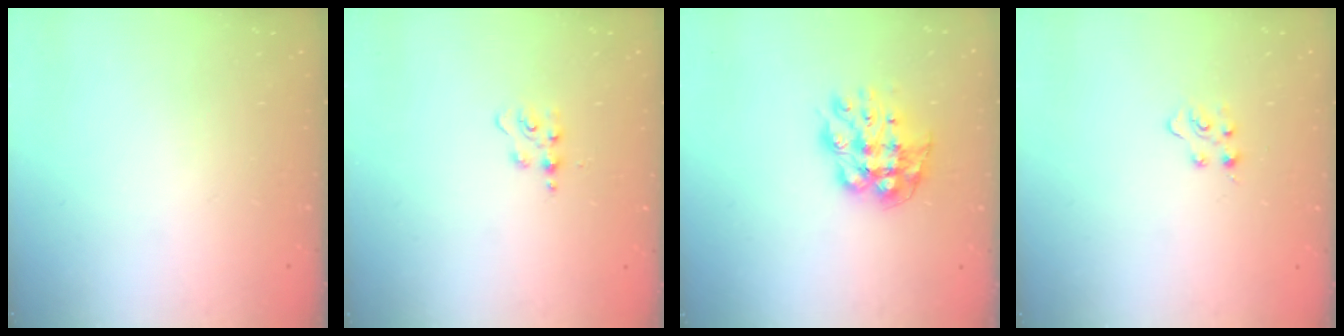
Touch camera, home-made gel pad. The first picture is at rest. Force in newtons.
{"total": 4.3, "press": 4.2, "slide": 0.6}
{"total": 11.5, "press": 11.4, "slide": 0.9}
{"total": 2.9, "press": 2.9, "slide": 0.3}